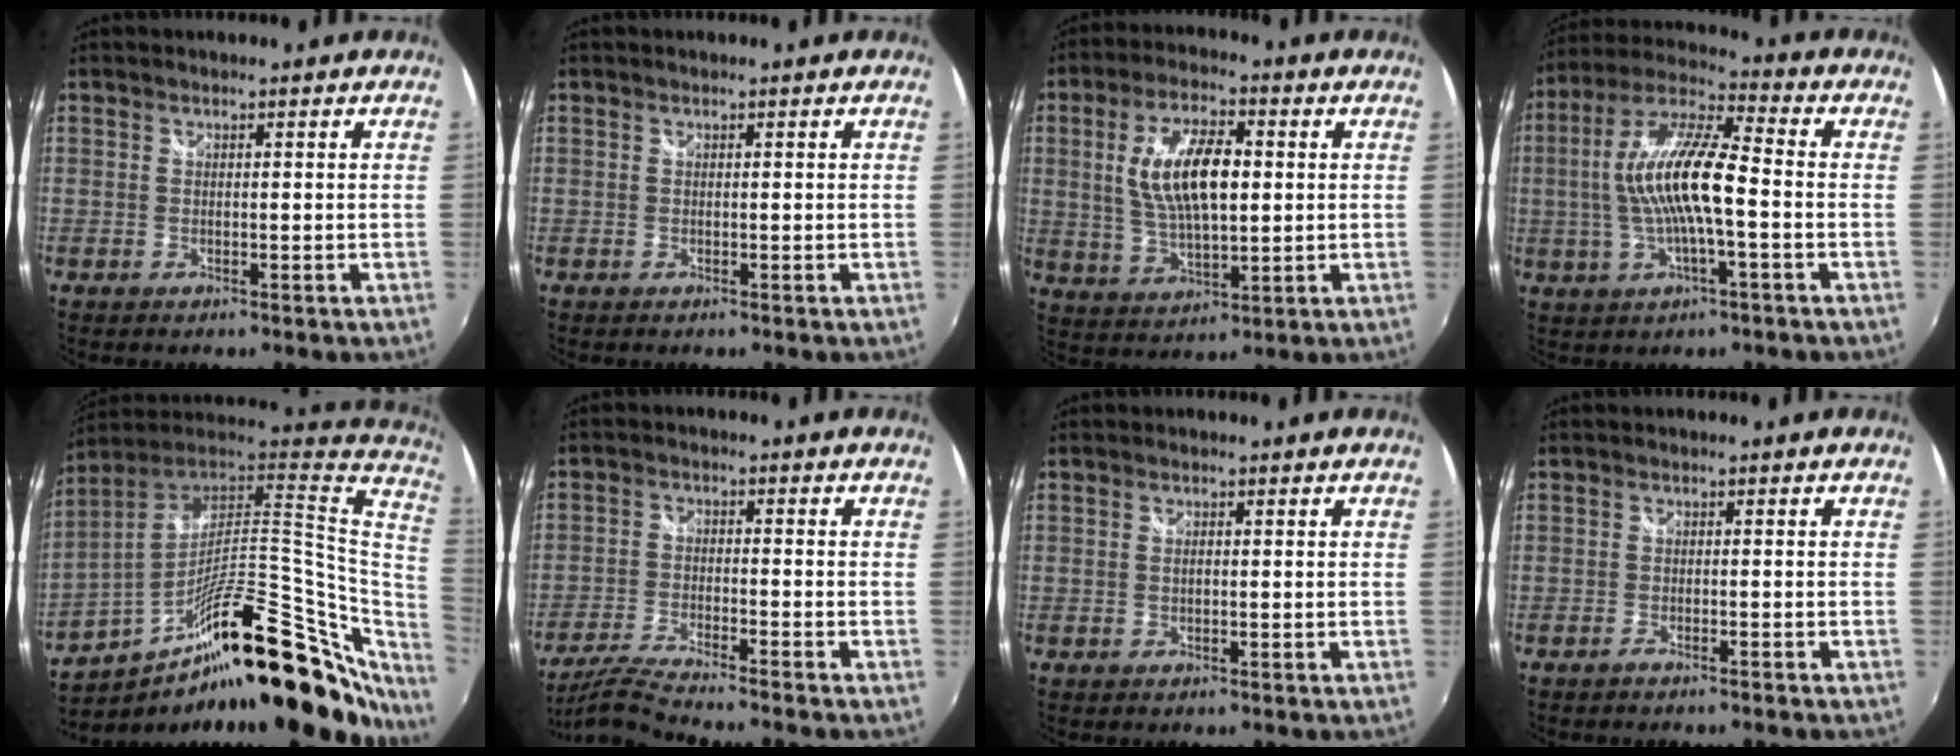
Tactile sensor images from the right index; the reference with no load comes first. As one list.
[{"total": 0.0}, {"total": 12.7, "force": [1.8, 5.4, 11.4], "torque": [-0.217, 0.005, 0.037]}, {"total": 14.3, "force": [-1.3, 3.3, 13.8], "torque": [-0.267, 0.010, -0.028]}, {"total": 32.0, "force": [-9.1, 11.0, 28.6], "torque": [-0.438, -0.012, -0.141]}, {"total": 9.6, "force": [-8.6, -0.4, 4.3], "torque": [-0.105, -0.021, -0.155]}, {"total": 0.6, "force": [0.1, 0.3, 0.5], "torque": [-0.010, 0.000, 0.000]}, {"total": 2.1, "force": [-1.9, 0.3, 0.8], "torque": [-0.026, -0.005, -0.034]}]